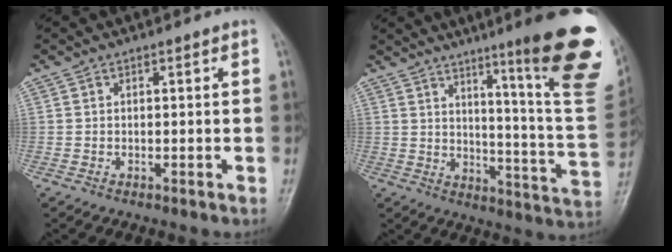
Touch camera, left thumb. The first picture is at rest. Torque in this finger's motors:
{"motor_torque": [2.37, 0.74, 1.74, -1.03, 0.37]}